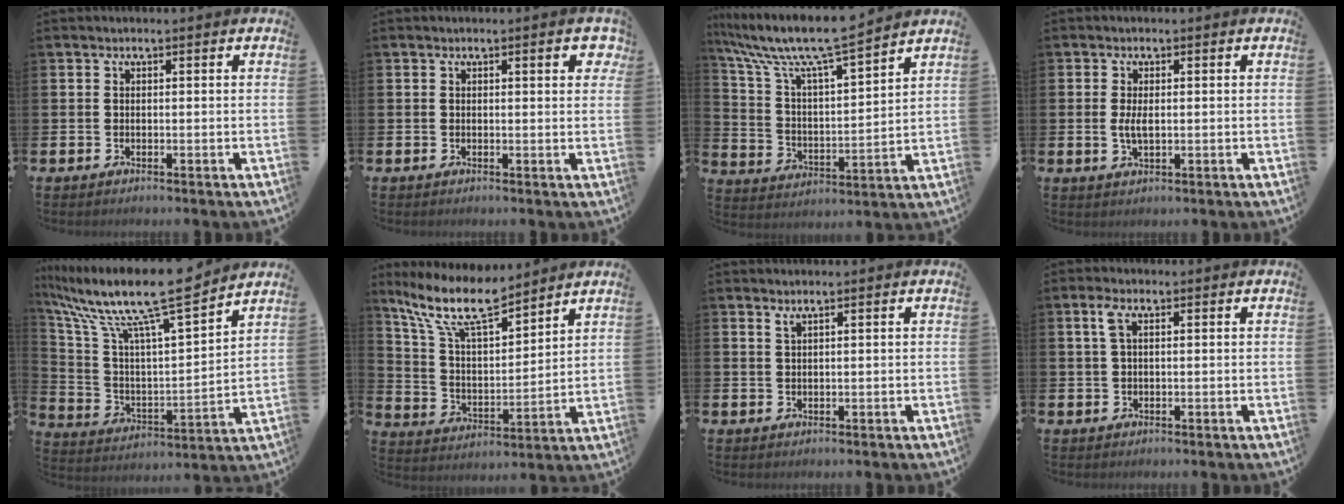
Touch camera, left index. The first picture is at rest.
{"total": 2.9, "force": [1.1, 0.8, 2.5], "torque": [-0.034, 0.003, 0.011]}
{"total": 11.0, "force": [9.8, 0.8, 4.9], "torque": [-0.127, -0.060, 0.163]}
{"total": 2.5, "force": [0.1, 1.0, 2.2], "torque": [-0.040, 0.001, 0.001]}
{"total": 12.5, "force": [10.3, 1.4, 7.0], "torque": [-0.167, -0.066, 0.172]}
{"total": 11.2, "force": [9.4, 2.6, 5.6], "torque": [-0.144, -0.041, 0.169]}
{"total": 0.9, "force": [0.8, 0.0, 0.5], "torque": [-0.016, 0.003, 0.016]}
{"total": 2.5, "force": [1.0, 1.0, 2.0], "torque": [-0.044, 0.007, 0.015]}